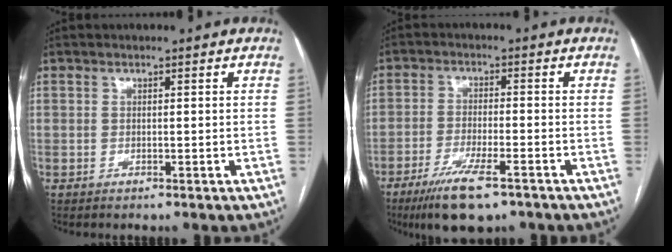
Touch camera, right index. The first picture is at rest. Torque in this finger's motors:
{"motor_torque": [0.80, -0.52, 0.45, 0.11]}